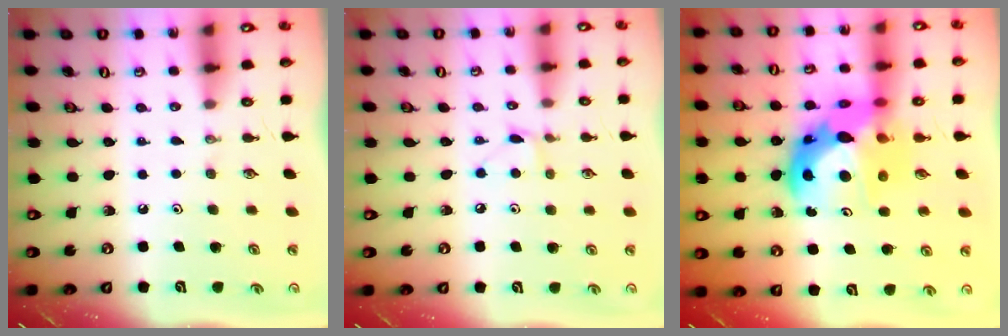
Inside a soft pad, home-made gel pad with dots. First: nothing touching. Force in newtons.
{"total": 5.5, "press": 5.5, "slide": 0.5}
{"total": 16.5, "press": 16.5, "slide": 1.3}